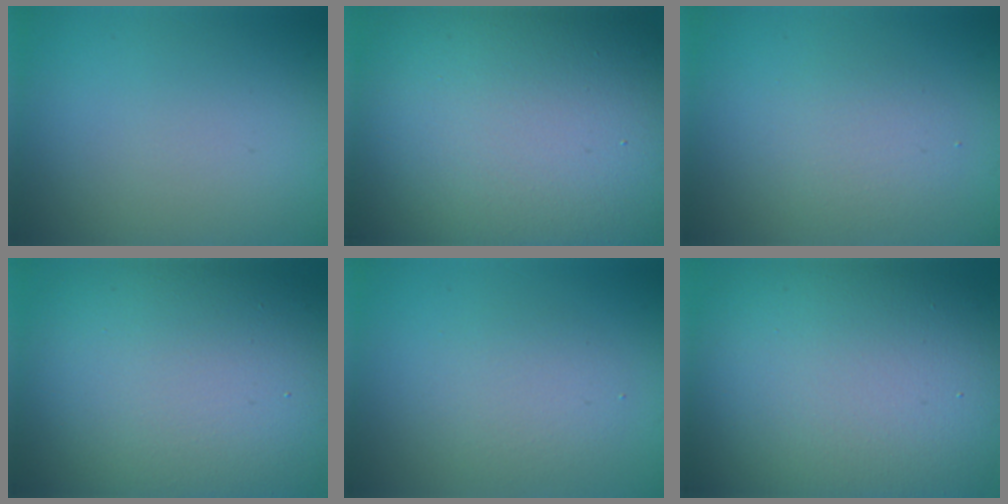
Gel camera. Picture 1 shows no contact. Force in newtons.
{"total": 20.6, "press": 20.5, "slide": 1.4}
{"total": 2.4, "press": 2.4, "slide": 0.2}
{"total": 17.1, "press": 17.0, "slide": 1.3}
{"total": 2.7, "press": 2.7, "slide": 0.1}
{"total": 17.8, "press": 17.7, "slide": 1.1}